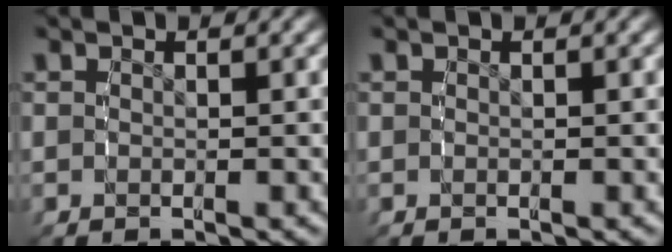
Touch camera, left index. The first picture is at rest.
{"total": 0.0}